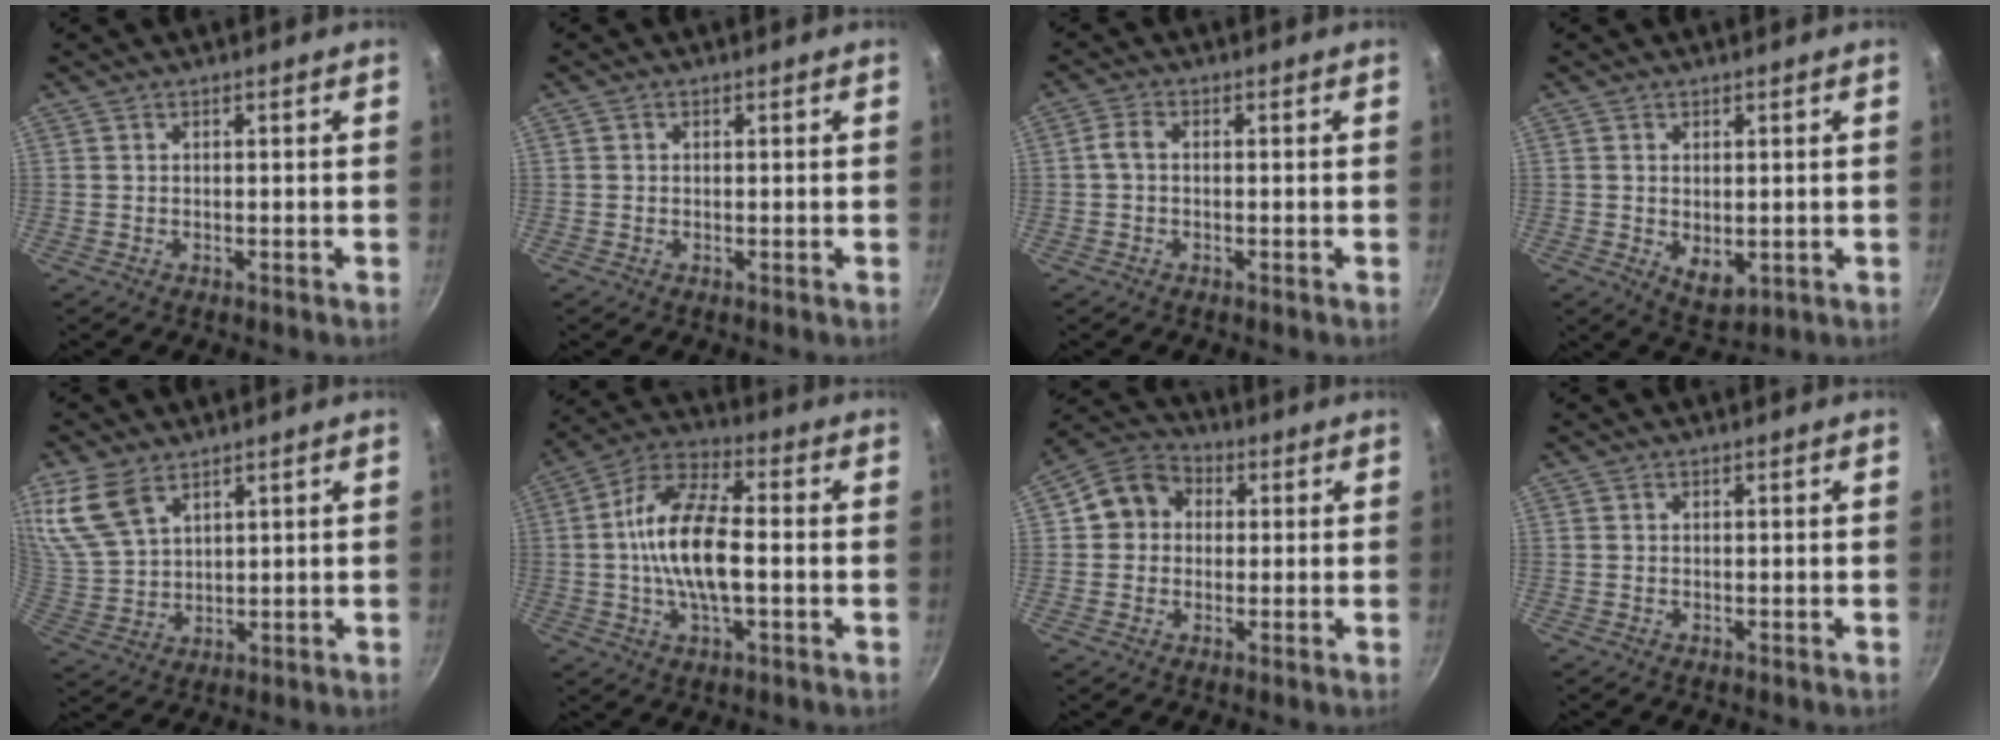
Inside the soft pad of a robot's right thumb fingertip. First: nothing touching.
{"total": 0.5, "force": [0.1, 0.5, 0.2], "torque": [-0.001, 0.003, 0.002]}
{"total": 2.3, "force": [-0.3, 1.4, 1.8], "torque": [-0.041, 0.012, -0.010]}
{"total": 5.3, "force": [-0.2, 3.2, 4.1], "torque": [-0.061, -0.017, 0.008]}
{"total": 11.4, "force": [6.8, 6.5, 6.4], "torque": [-0.130, -0.014, 0.151]}
{"total": 14.8, "force": [-0.9, 6.5, 13.3], "torque": [-0.242, 0.030, -0.031]}
{"total": 8.3, "force": [1.0, 7.3, 3.7], "torque": [-0.030, 0.016, -0.002]}
{"total": 0.0}